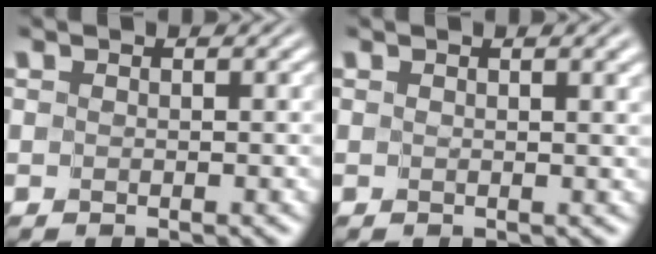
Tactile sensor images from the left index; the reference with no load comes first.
{"total": 3.3, "force": [1.6, 1.1, 2.6], "torque": [-0.022, 0.003, 0.010]}